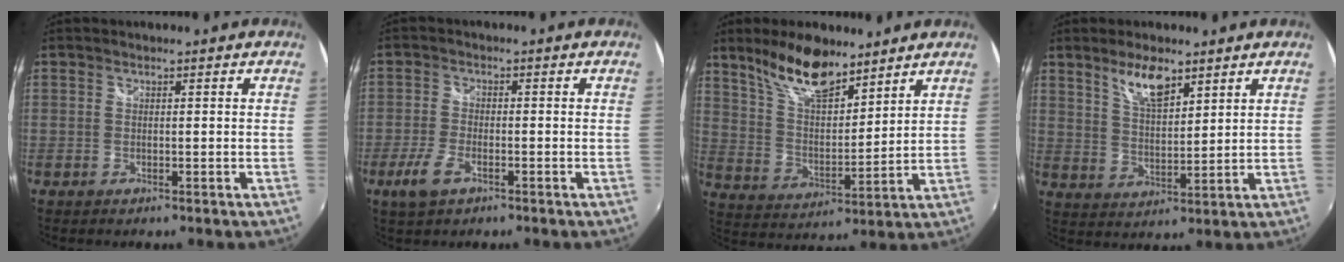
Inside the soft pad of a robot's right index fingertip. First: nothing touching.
{"total": 5.4, "force": [-3.0, 2.3, 3.8], "torque": [-0.096, -0.008, -0.058]}
{"total": 13.2, "force": [9.9, 4.6, 7.4], "torque": [-0.131, 0.005, 0.187]}
{"total": 7.3, "force": [4.9, 2.5, 4.8], "torque": [-0.084, 0.001, 0.095]}